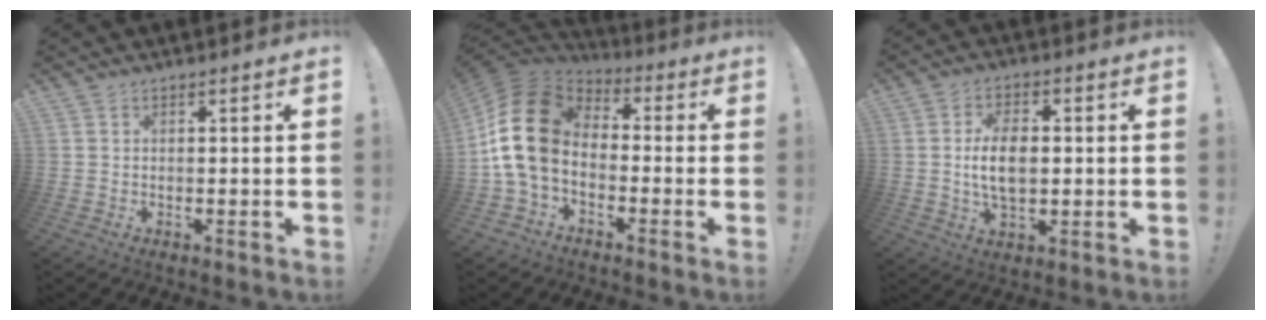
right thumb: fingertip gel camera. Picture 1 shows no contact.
{"total": 16.5, "force": [0.5, 11.1, 12.1], "torque": [-0.225, 0.014, 0.014]}
{"total": 9.8, "force": [0.0, 5.6, 8.1], "torque": [-0.140, -0.001, -0.002]}